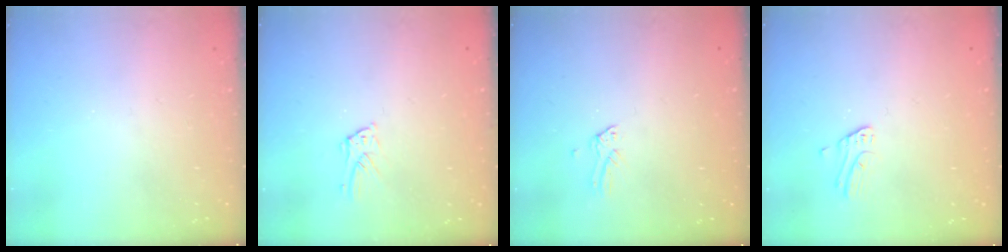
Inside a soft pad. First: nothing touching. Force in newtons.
{"total": 6.1, "press": 6.1, "slide": 0.3}
{"total": 0.0}
{"total": 2.4, "press": 2.4, "slide": 0.1}